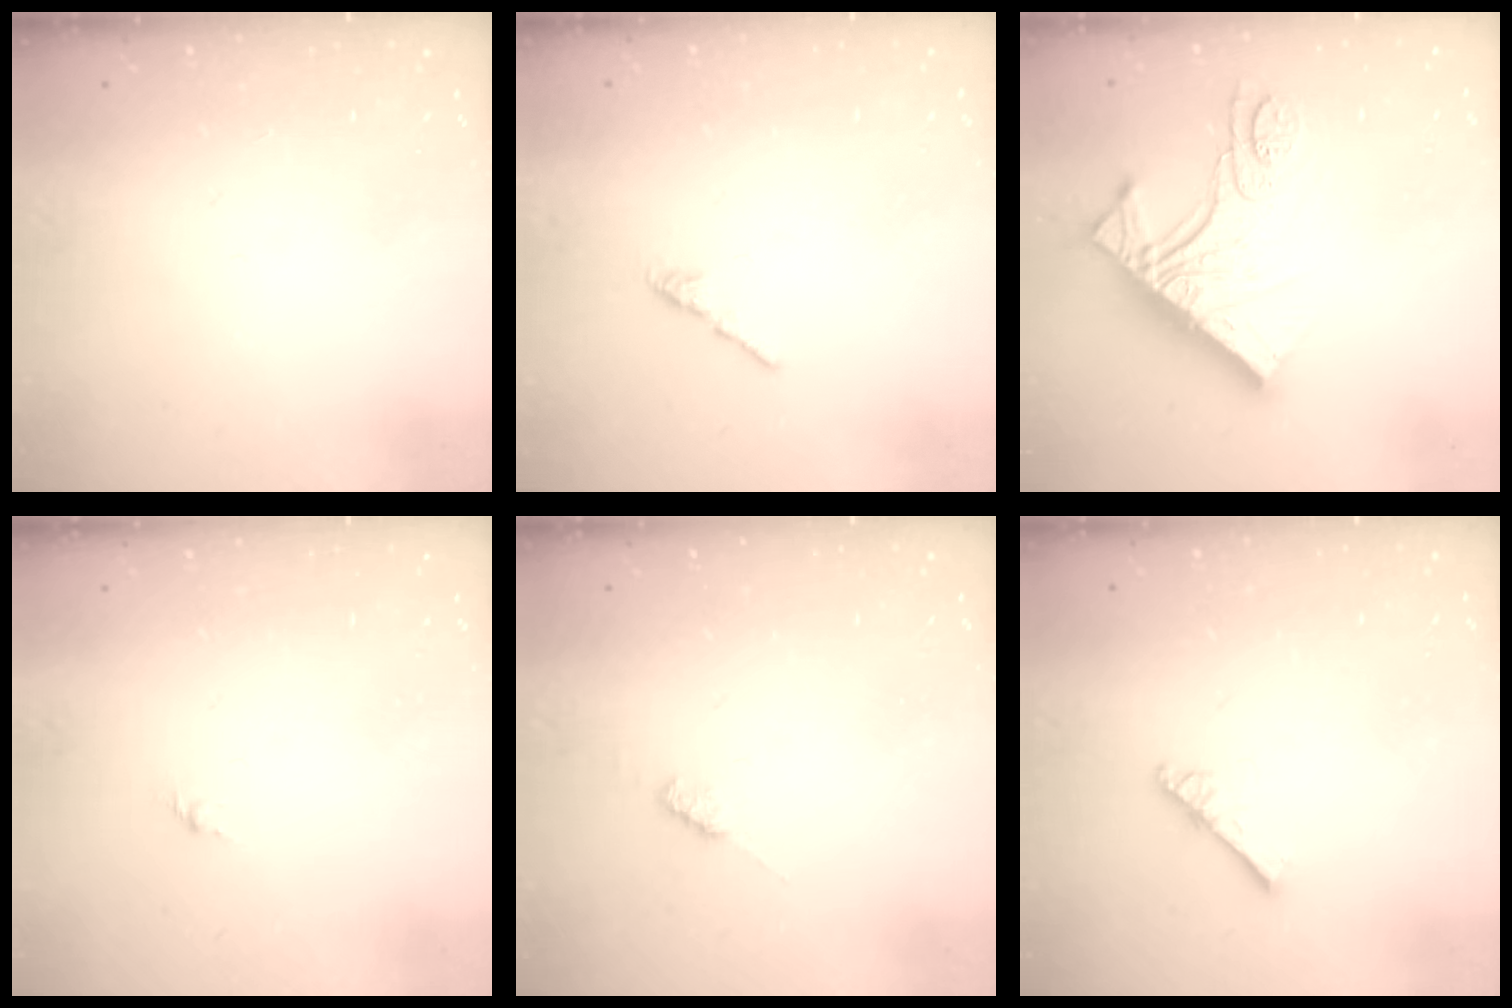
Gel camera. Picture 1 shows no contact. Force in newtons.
{"total": 1.3, "press": 1.2, "slide": 0.4}
{"total": 16.4, "press": 16.3, "slide": 1.6}
{"total": 1.6, "press": 1.5, "slide": 0.6}
{"total": 2.2, "press": 2.2, "slide": 0.4}
{"total": 2.5, "press": 2.5, "slide": 0.3}